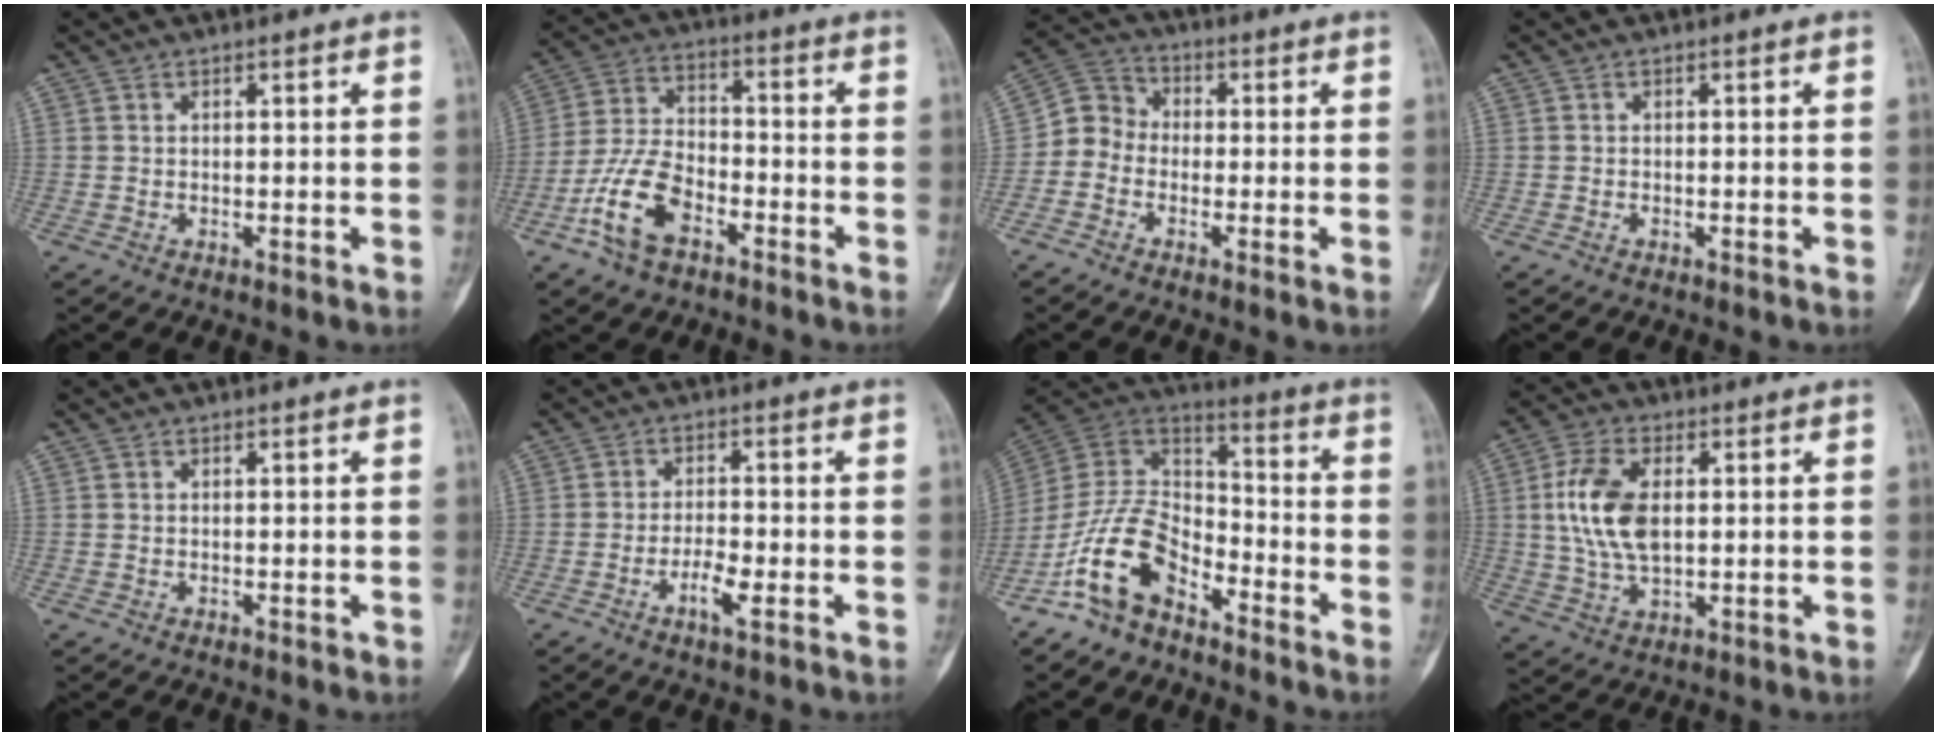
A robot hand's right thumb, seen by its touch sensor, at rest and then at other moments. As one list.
[{"total": 11.7, "force": [-5.9, 6.4, 7.8], "torque": [-0.160, 0.035, -0.115]}, {"total": 6.3, "force": [-1.4, 5.5, 2.8], "torque": [-0.033, 0.029, -0.046]}, {"total": 0.0}, {"total": 0.0}, {"total": 4.6, "force": [-2.0, 1.3, 3.9], "torque": [-0.078, 0.010, -0.039]}, {"total": 14.3, "force": [-8.9, 7.8, 8.1], "torque": [-0.146, 0.080, -0.179]}, {"total": 11.8, "force": [1.5, 6.6, 9.7], "torque": [-0.195, 0.001, 0.031]}]